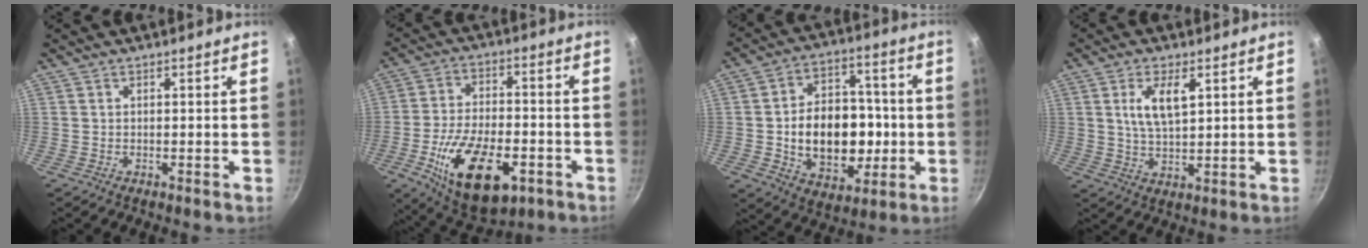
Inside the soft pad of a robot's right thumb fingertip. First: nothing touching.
{"total": 19.3, "force": [-7.4, 9.7, 15.0], "torque": [-0.241, 0.015, -0.117]}
{"total": 18.9, "force": [-2.0, 13.5, 13.2], "torque": [-0.164, 0.027, -0.022]}
{"total": 7.4, "force": [2.5, 3.2, 6.1], "torque": [-0.110, -0.011, 0.050]}